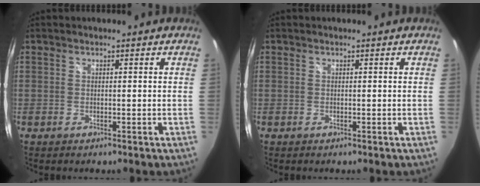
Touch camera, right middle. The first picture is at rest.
{"total": 0.0}